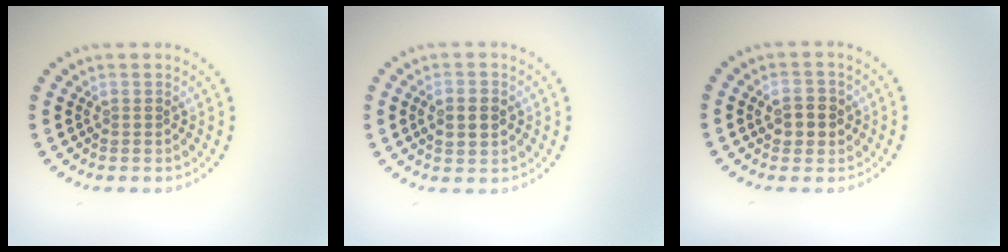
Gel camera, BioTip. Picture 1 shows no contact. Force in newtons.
{"total": 3.2, "press": 3.2, "slide": 0.3}
{"total": 2.6, "press": 2.6, "slide": 0.4}